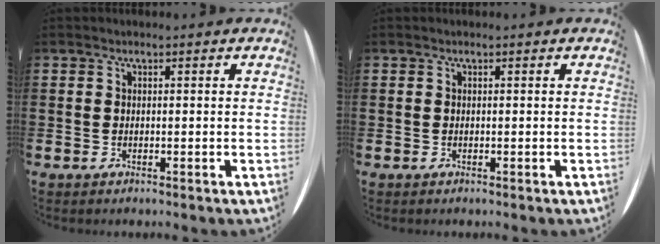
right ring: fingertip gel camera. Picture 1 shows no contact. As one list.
[{"total": 0.0}]